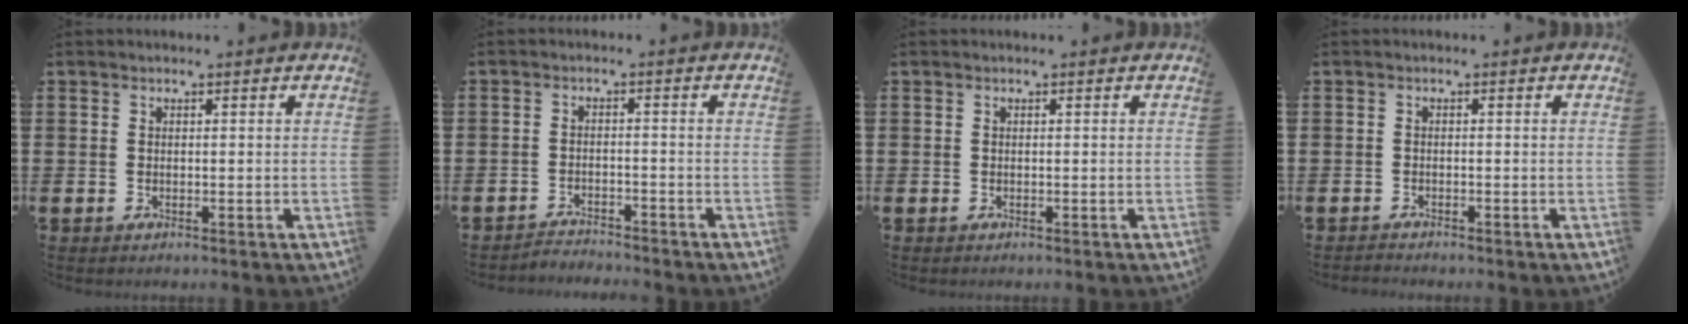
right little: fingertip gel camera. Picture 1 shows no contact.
{"total": 2.2, "force": [-2.2, 0.0, -0.3], "torque": [-0.002, 0.002, -0.049]}
{"total": 0.0}
{"total": 0.7, "force": [-0.7, 0.0, 0.0], "torque": [-0.002, -0.002, -0.015]}